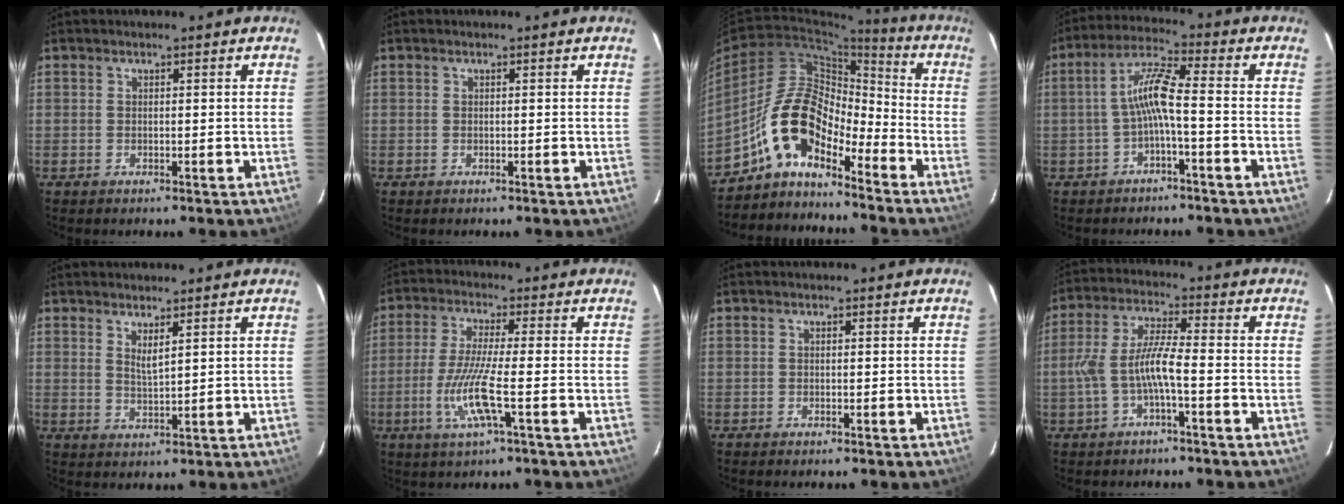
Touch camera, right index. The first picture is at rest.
{"total": 0.0}
{"total": 11.6, "force": [-8.2, 4.6, 6.8], "torque": [-0.128, 0.027, -0.167]}
{"total": 6.4, "force": [-2.0, 0.3, 6.0], "torque": [-0.138, 0.018, -0.036]}
{"total": 2.5, "force": [1.6, 0.3, 1.9], "torque": [-0.034, -0.004, 0.027]}
{"total": 8.6, "force": [-2.7, -0.2, 8.1], "torque": [-0.175, -0.010, -0.051]}
{"total": 0.0}
{"total": 7.1, "force": [-2.4, 0.8, 6.6], "torque": [-0.149, 0.009, -0.041]}